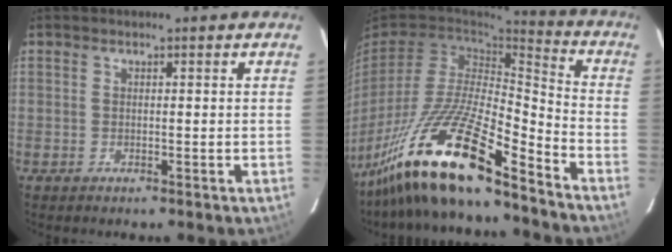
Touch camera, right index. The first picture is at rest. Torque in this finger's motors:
{"motor_torque": [1.14, -1.00, 1.05, 0.21]}